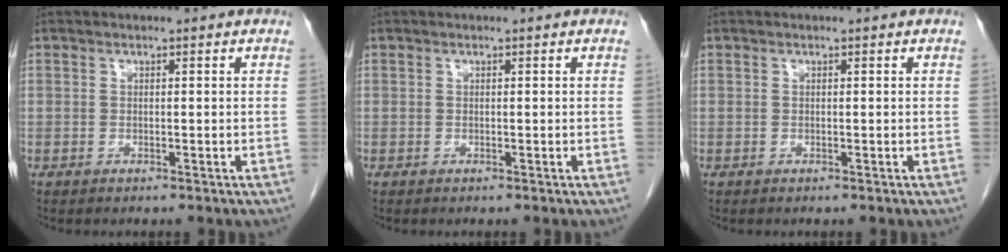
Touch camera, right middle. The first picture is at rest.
{"total": 0.0}
{"total": 0.0}